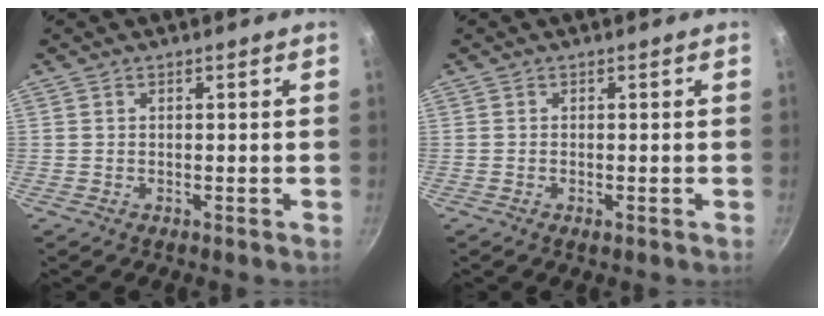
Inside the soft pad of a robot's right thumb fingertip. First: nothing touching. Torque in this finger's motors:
{"motor_torque": [-0.64, 0.38, -0.01, 0.25, -0.02]}